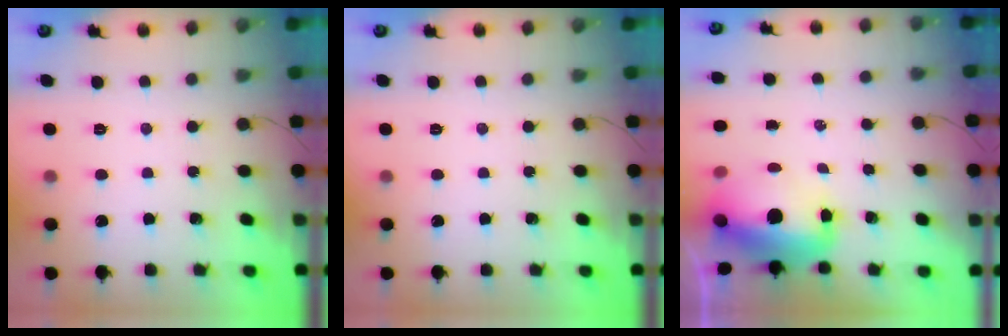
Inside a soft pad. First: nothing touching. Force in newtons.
{"total": 0.0}
{"total": 12.8, "press": 12.6, "slide": 2.7}